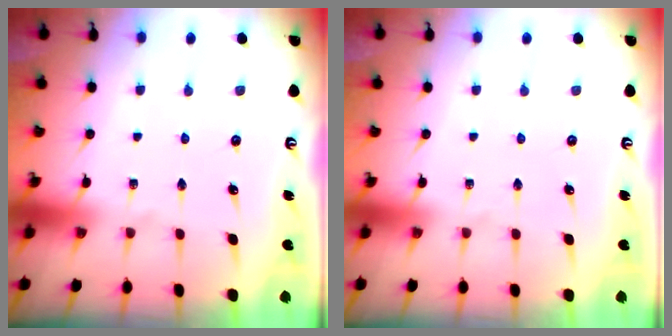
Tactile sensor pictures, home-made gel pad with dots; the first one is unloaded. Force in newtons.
{"total": 0.0}